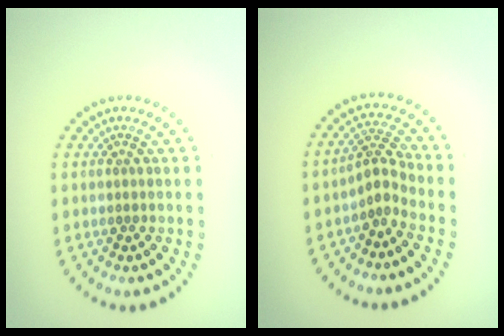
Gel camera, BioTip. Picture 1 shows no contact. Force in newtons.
{"total": 2.3, "press": 1.6, "slide": 1.7}